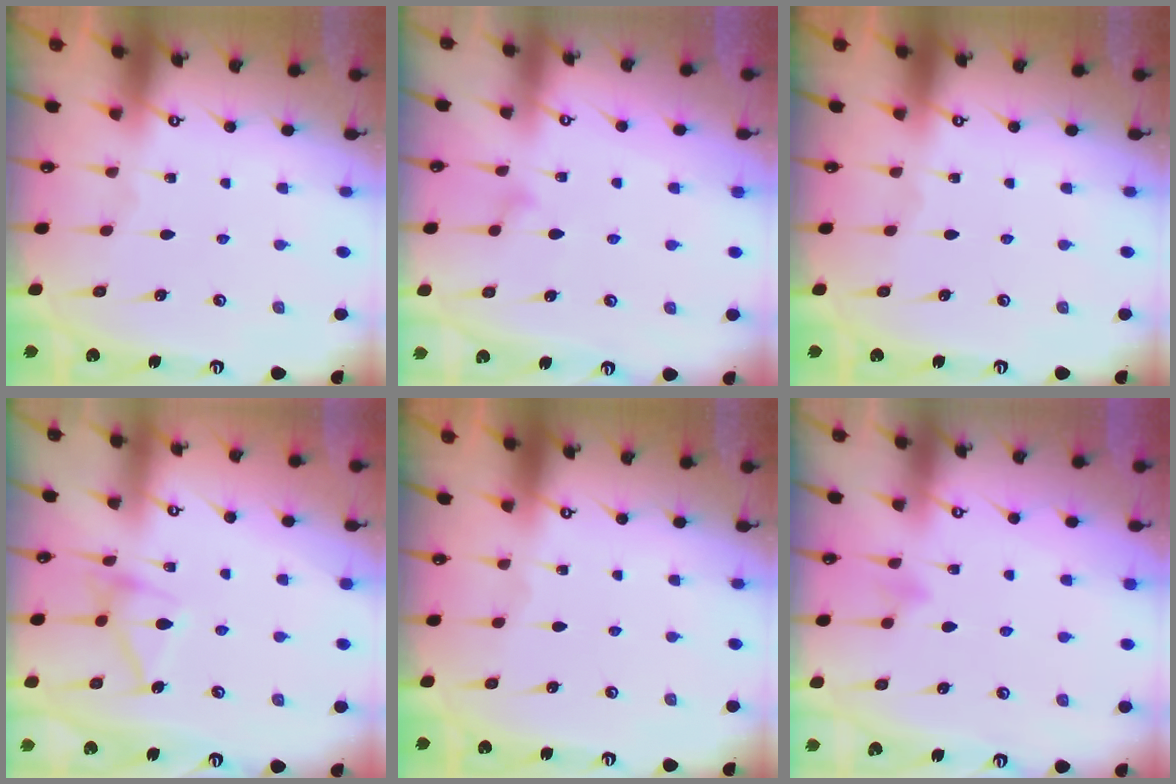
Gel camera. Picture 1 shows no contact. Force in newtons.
{"total": 8.0, "press": 7.9, "slide": 0.5}
{"total": 0.0}
{"total": 13.3, "press": 13.3, "slide": 0.4}
{"total": 0.0}
{"total": 4.0, "press": 3.9, "slide": 0.4}